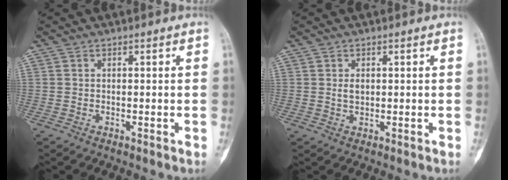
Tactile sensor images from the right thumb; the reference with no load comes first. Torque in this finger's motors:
{"motor_torque": [0.27, 0.13, 0.19, 0.00, 0.03]}